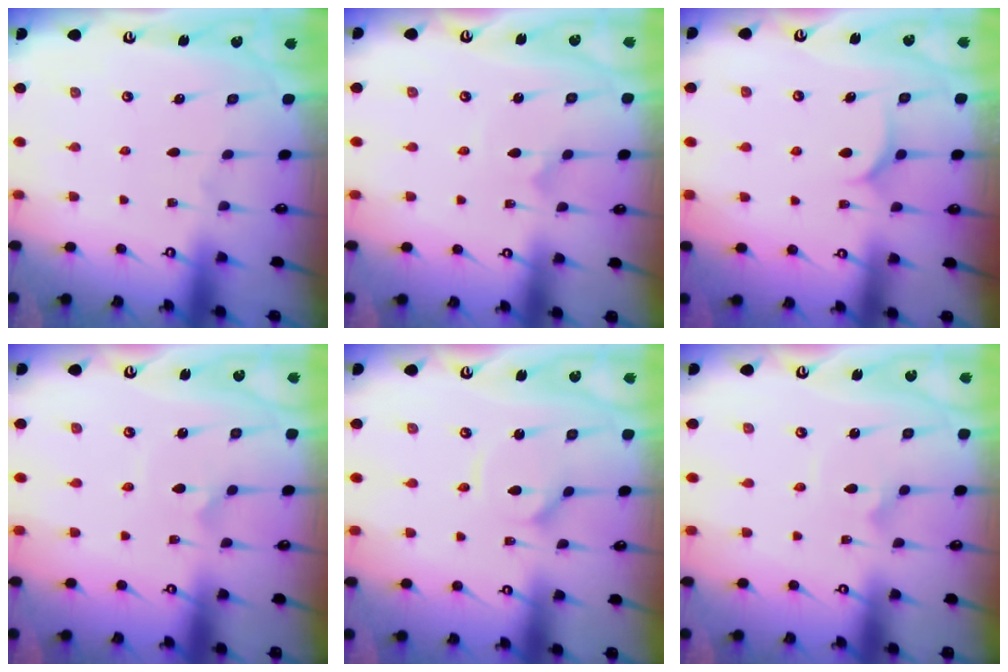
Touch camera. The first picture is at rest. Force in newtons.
{"total": 0.7, "press": 0.7, "slide": 0.0}
{"total": 5.6, "press": 5.6, "slide": 0.7}
{"total": 2.6, "press": 2.6, "slide": 0.1}
{"total": 2.4, "press": 2.4, "slide": 0.3}
{"total": 1.6, "press": 1.6, "slide": 0.0}